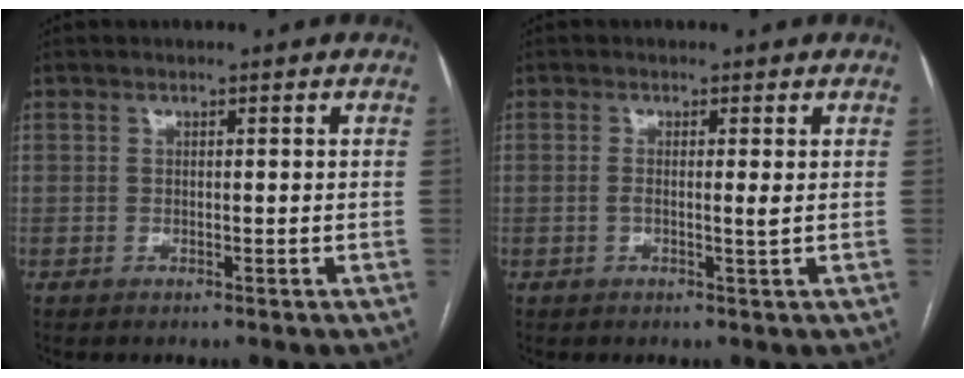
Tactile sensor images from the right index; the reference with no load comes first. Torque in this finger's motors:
{"motor_torque": [-0.23, 0.08, 0.04, 0.00]}